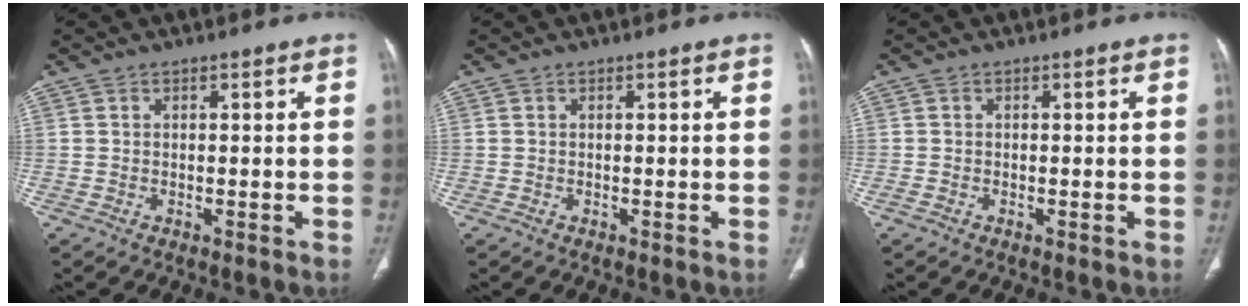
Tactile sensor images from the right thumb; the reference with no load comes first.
{"total": 0.0}
{"total": 0.7, "force": [-0.3, 0.3, 0.5], "torque": [-0.011, -0.002, -0.006]}